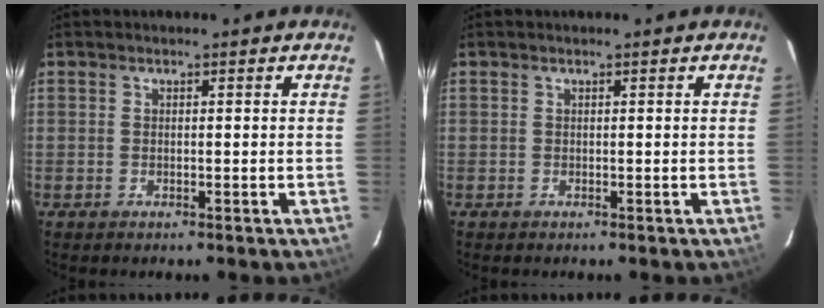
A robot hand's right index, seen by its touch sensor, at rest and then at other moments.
{"total": 0.0}